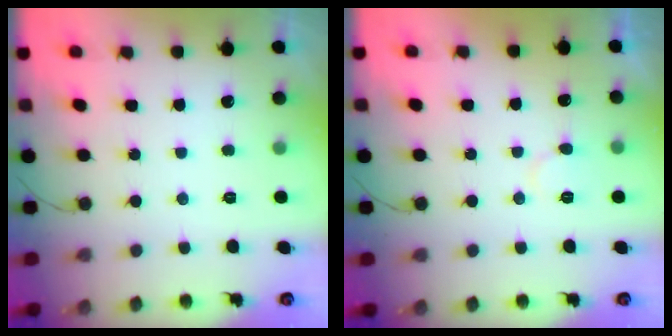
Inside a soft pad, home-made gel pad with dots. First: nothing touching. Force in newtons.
{"total": 6.8, "press": 6.8, "slide": 0.4}